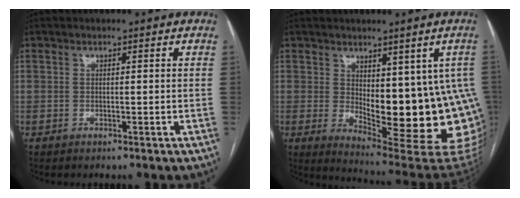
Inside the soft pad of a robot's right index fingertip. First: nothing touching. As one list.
[{"total": 18.9, "force": [-0.7, 6.6, 17.7], "torque": [-0.155, -0.010, 0.015]}]